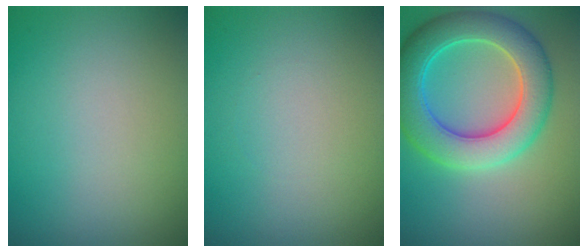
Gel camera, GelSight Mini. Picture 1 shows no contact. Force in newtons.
{"total": 0.0}
{"total": 7.6, "press": 7.6, "slide": 0.3}